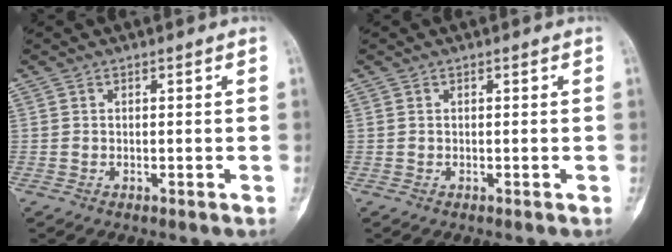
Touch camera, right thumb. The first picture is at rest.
{"total": 0.0}